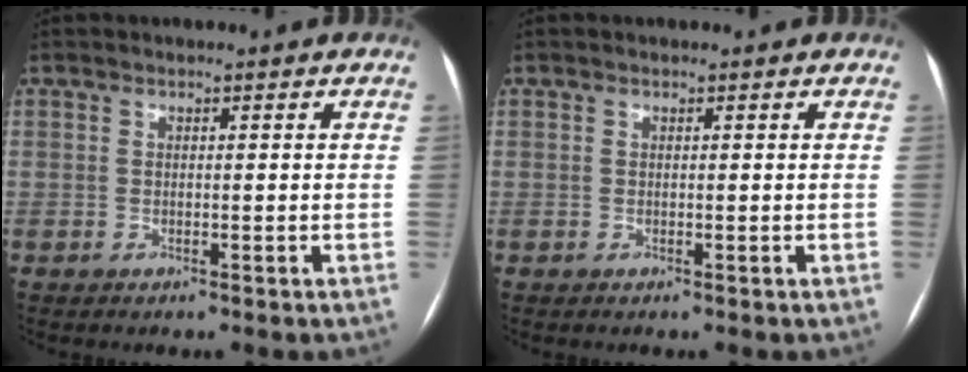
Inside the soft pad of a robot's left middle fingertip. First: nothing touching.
{"total": 0.0}